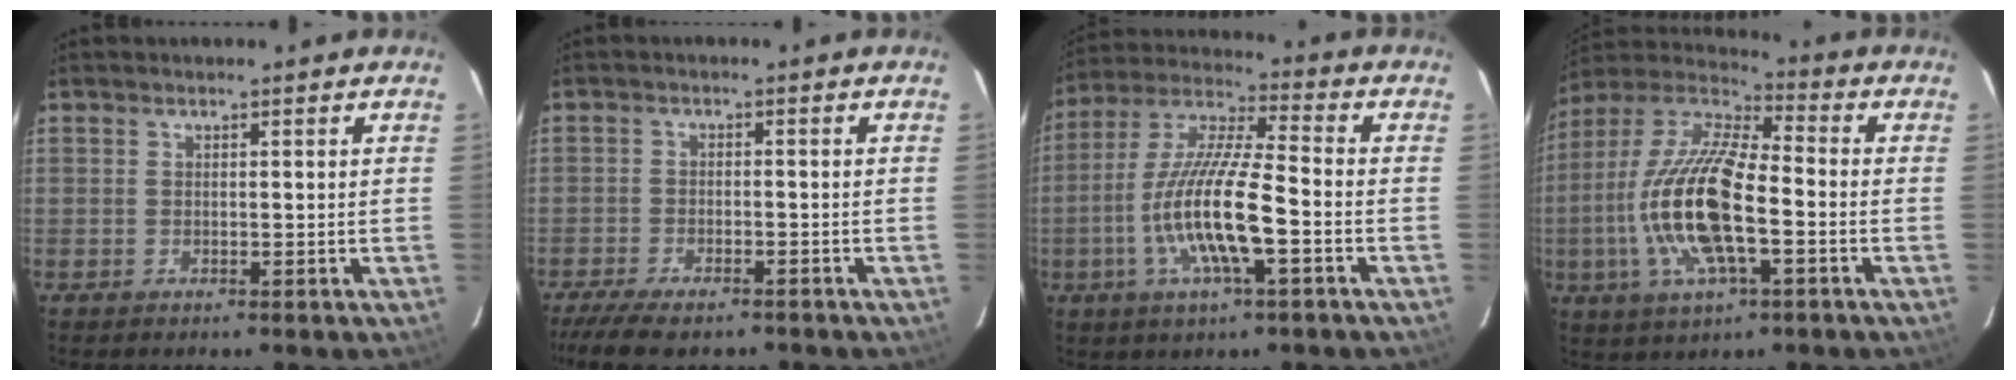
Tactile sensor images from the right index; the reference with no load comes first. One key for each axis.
{"total": 10.1, "fx": -8.2, "fy": 3.0, "fz": 5.1, "tx": -0.121, "ty": -0.027, "tz": -0.139}
{"total": 15.3, "fx": -4.4, "fy": 2.7, "fz": 14.3, "tx": -0.288, "ty": -0.007, "tz": -0.089}
{"total": 19.5, "fx": -4.2, "fy": 6.6, "fz": 17.8, "tx": -0.363, "ty": -0.006, "tz": -0.088}